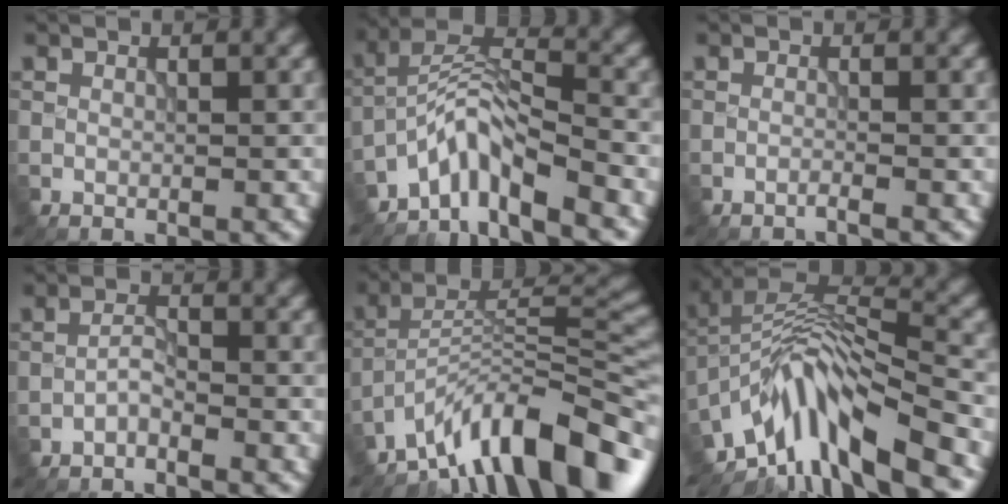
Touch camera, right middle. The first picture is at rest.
{"total": 5.8, "force": [-4.5, 1.4, 3.4], "torque": [-0.053, 0.009, -0.091]}
{"total": 0.9, "force": [-0.7, 0.1, 0.6], "torque": [-0.004, 0.000, -0.021]}
{"total": 1.4, "force": [-1.1, 0.2, 0.8], "torque": [-0.017, 0.006, -0.025]}
{"total": 12.0, "force": [-8.6, 3.3, 7.6], "torque": [-0.106, 0.026, -0.158]}
{"total": 11.5, "force": [-6.3, 3.7, 8.9], "torque": [-0.152, 0.016, -0.117]}